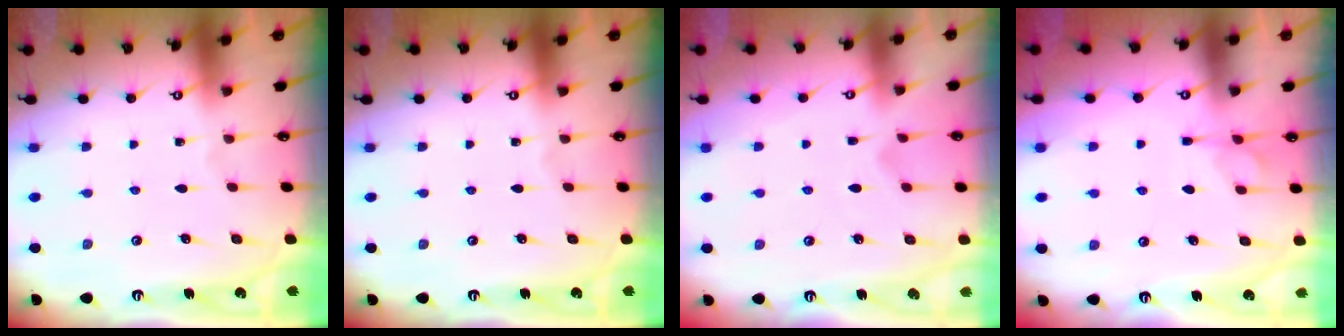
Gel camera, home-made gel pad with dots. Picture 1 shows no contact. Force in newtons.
{"total": 0.0}
{"total": 2.3, "press": 2.1, "slide": 1.0}
{"total": 1.3, "press": 0.4, "slide": 1.2}